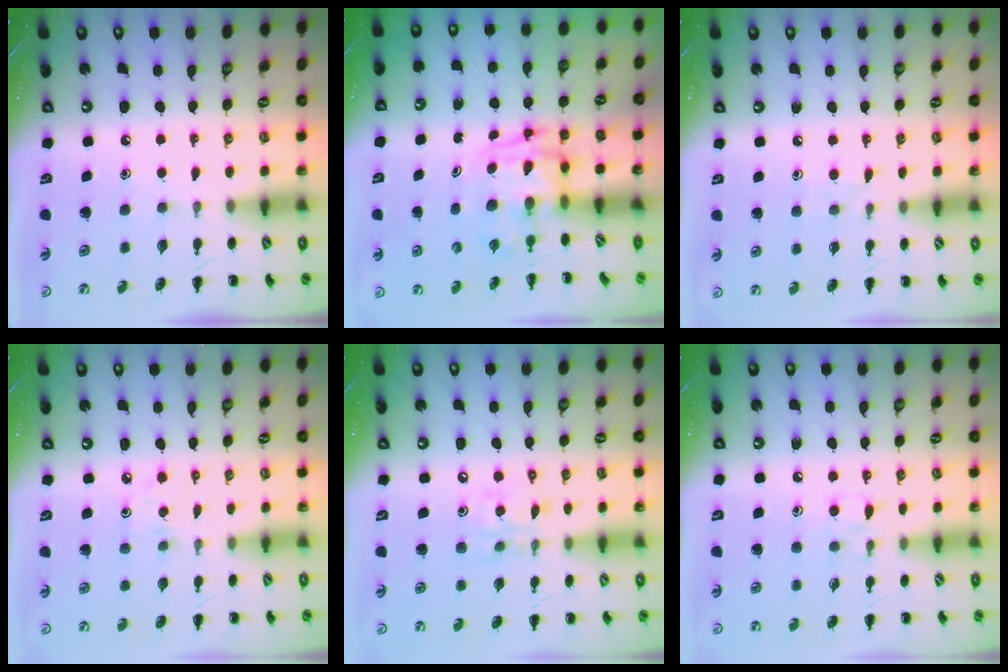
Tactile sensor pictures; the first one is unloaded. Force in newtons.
{"total": 3.3, "press": 3.3, "slide": 0.6}
{"total": 3.7, "press": 3.4, "slide": 1.5}
{"total": 2.5, "press": 2.3, "slide": 0.9}
{"total": 9.1, "press": 8.9, "slide": 1.9}
{"total": 5.4, "press": 5.0, "slide": 2.0}